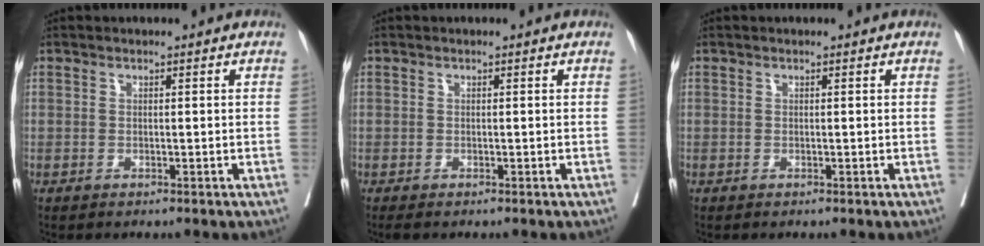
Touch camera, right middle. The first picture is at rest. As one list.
[{"total": 0.6, "force": [-0.5, 0.0, 0.3], "torque": [-0.005, -0.004, -0.010]}, {"total": 0.0}]